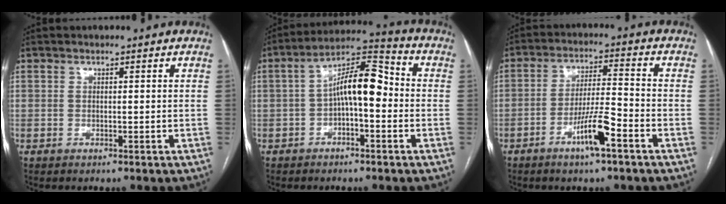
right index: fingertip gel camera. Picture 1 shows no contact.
{"total": 9.7, "force": [-0.8, 3.2, 9.1], "torque": [-0.159, 0.039, -0.014]}
{"total": 7.8, "force": [-4.2, 0.5, 6.6], "torque": [-0.125, -0.002, -0.075]}